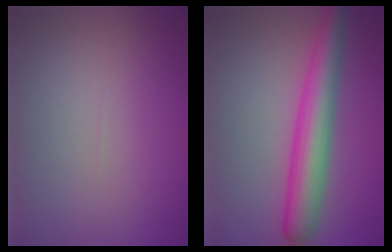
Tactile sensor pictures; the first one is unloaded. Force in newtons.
{"total": 5.8, "press": 5.8, "slide": 0.1}